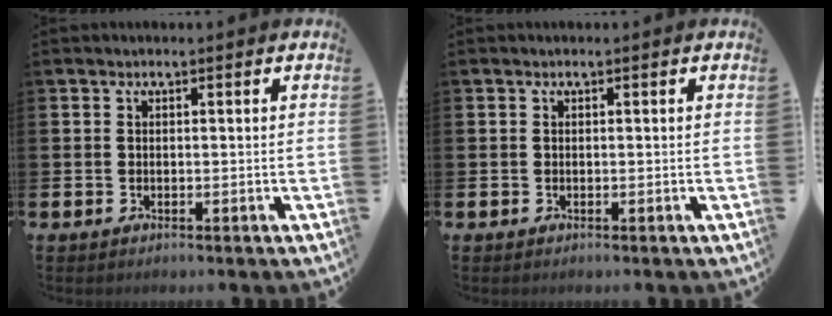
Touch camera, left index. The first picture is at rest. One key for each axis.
{"total": 0.0}